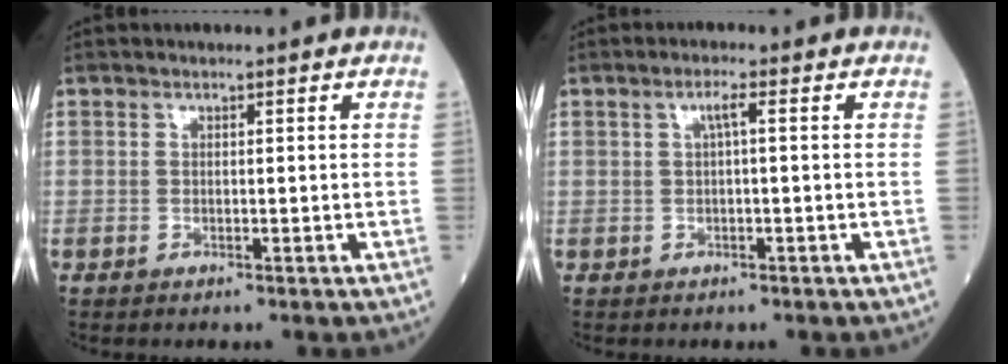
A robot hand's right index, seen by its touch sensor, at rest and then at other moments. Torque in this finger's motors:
{"motor_torque": [0.30, 0.02, 0.01, 0.02]}